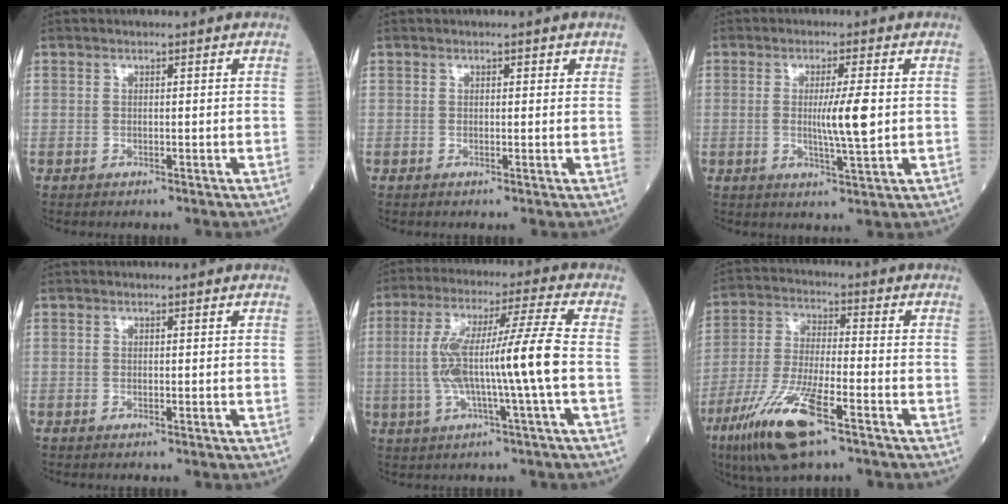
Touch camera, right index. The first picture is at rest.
{"total": 0.9, "force": [0.5, 0.5, 0.5], "torque": [-0.002, 0.002, 0.003]}
{"total": 6.1, "force": [0.2, 0.1, 6.1], "torque": [-0.104, -0.009, 0.003]}
{"total": 0.0}
{"total": 12.1, "force": [-1.2, -0.8, 12.1], "torque": [-0.232, 0.018, -0.023]}
{"total": 13.3, "force": [-7.6, 2.2, 10.6], "torque": [-0.223, -0.028, -0.140]}